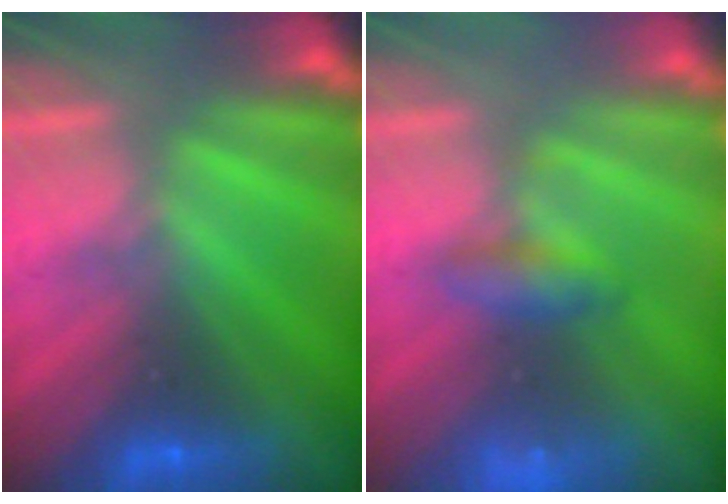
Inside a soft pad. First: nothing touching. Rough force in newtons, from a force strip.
{"total": 2.1}